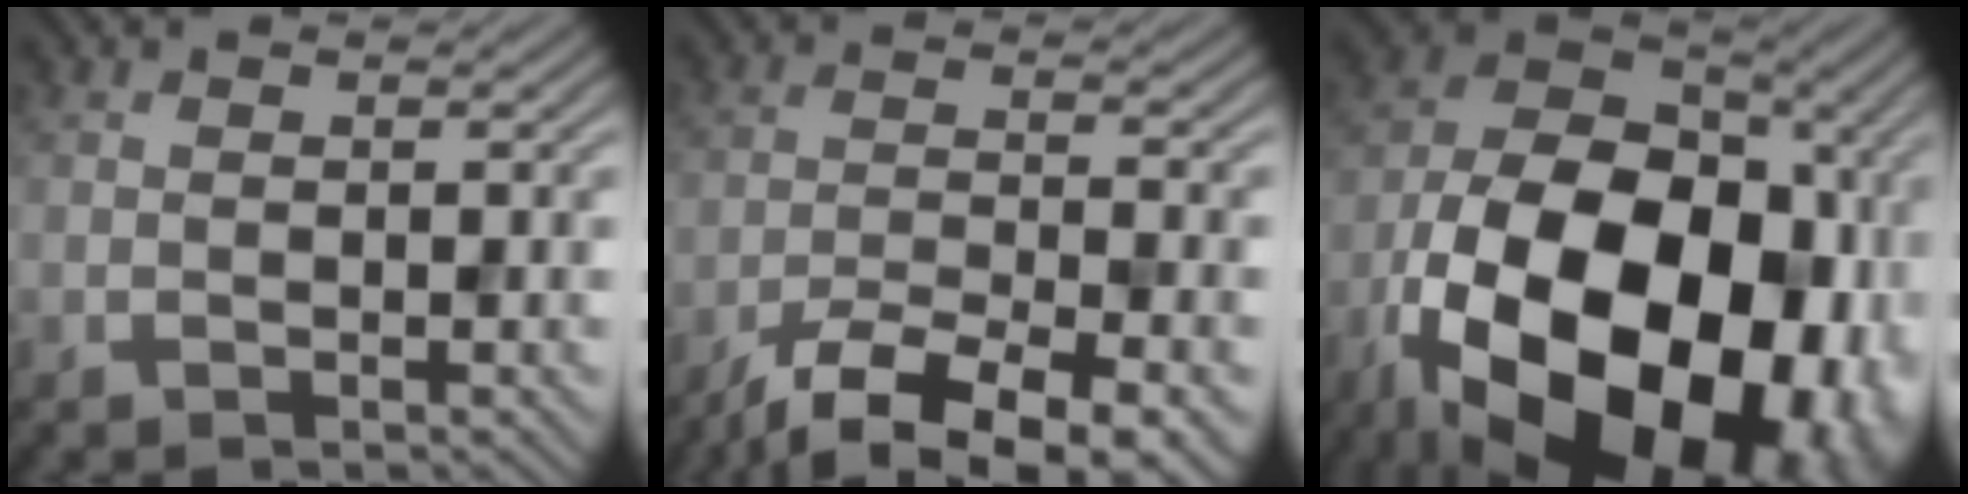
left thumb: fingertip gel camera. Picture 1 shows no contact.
{"total": 10.1, "force": [-7.6, 2.1, 6.3], "torque": [-0.116, -0.010, -0.122]}
{"total": 23.2, "force": [-8.8, 14.1, 16.2], "torque": [-0.324, -0.034, -0.125]}